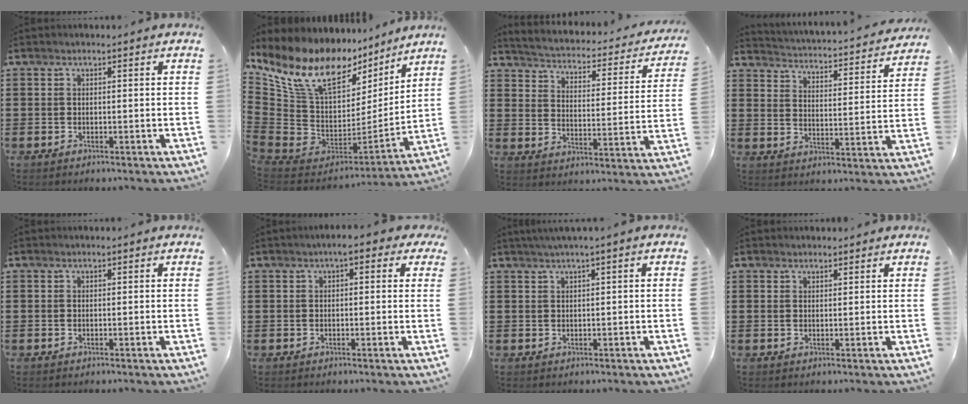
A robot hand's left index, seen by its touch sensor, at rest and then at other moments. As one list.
[{"total": 14.5, "force": [9.7, 7.0, 8.2], "torque": [-0.199, -0.058, 0.169]}, {"total": 1.8, "force": [1.8, 0.0, 0.5], "torque": [-0.029, -0.028, 0.017]}, {"total": 2.6, "force": [2.6, -0.2, 0.1], "torque": [-0.023, -0.031, 0.034]}, {"total": 0.0}, {"total": 2.6, "force": [1.1, 0.9, 2.2], "torque": [-0.045, 0.008, 0.017]}, {"total": 1.3, "force": [0.7, -0.3, 1.0], "torque": [-0.018, -0.002, 0.013]}, {"total": 1.2, "force": [1.2, 0.3, 0.1], "torque": [-0.004, 0.001, 0.024]}]